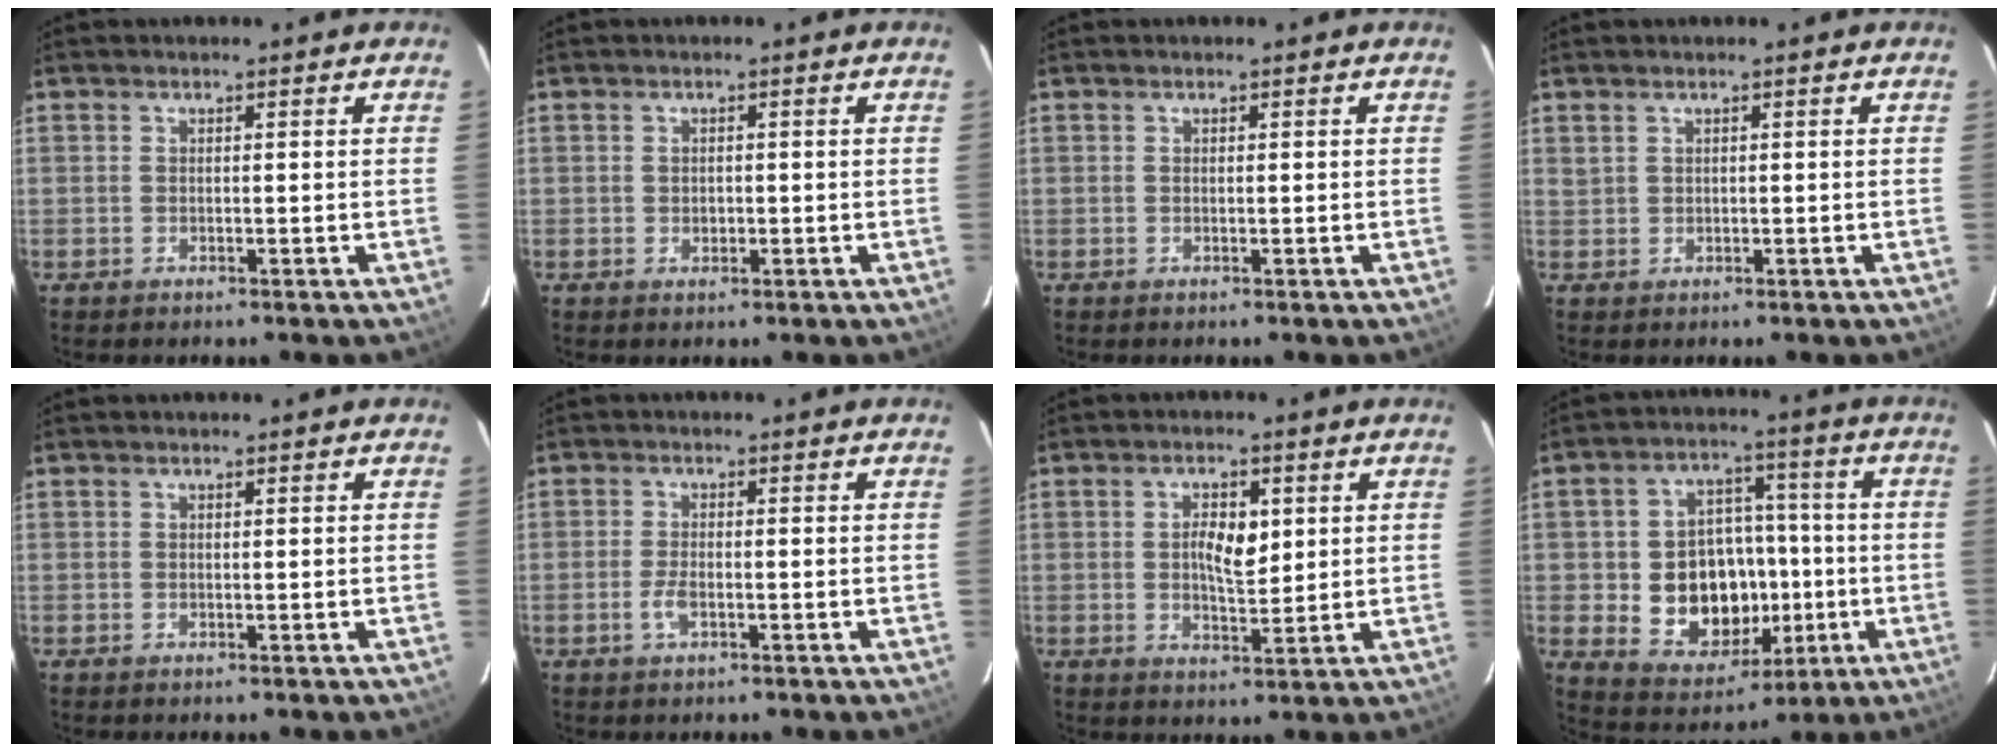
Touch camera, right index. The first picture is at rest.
{"total": 1.2, "force": [-0.1, 1.1, 0.5], "torque": [-0.004, 0.002, 0.000]}
{"total": 0.0}
{"total": 0.9, "force": [0.7, 0.5, 0.3], "torque": [-0.004, 0.004, 0.015]}
{"total": 0.0}
{"total": 2.8, "force": [-1.1, 1.1, 2.3], "torque": [-0.053, -0.001, -0.023]}
{"total": 5.8, "force": [1.3, 2.8, 5.0], "torque": [-0.083, 0.004, 0.025]}
{"total": 15.5, "force": [-2.4, 12.2, 9.2], "torque": [-0.198, 0.016, -0.014]}